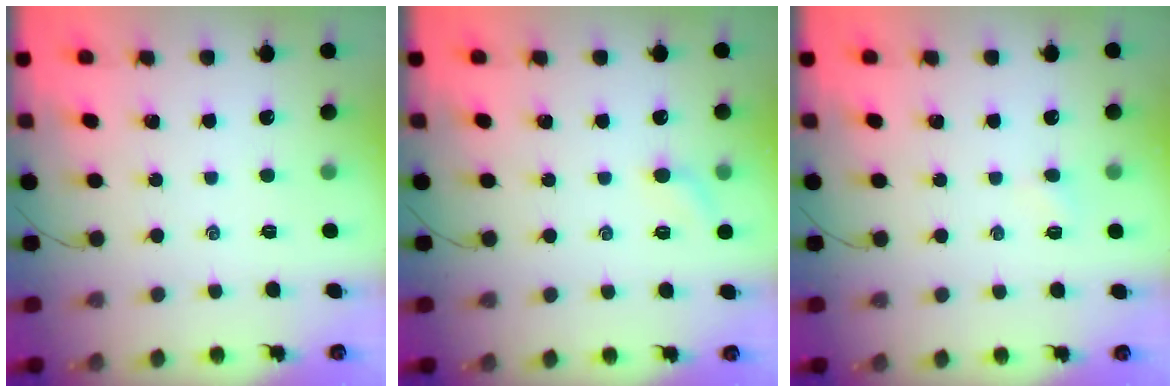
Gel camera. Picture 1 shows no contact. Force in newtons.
{"total": 4.7, "press": 4.5, "slide": 1.5}
{"total": 1.6, "press": 1.5, "slide": 0.5}